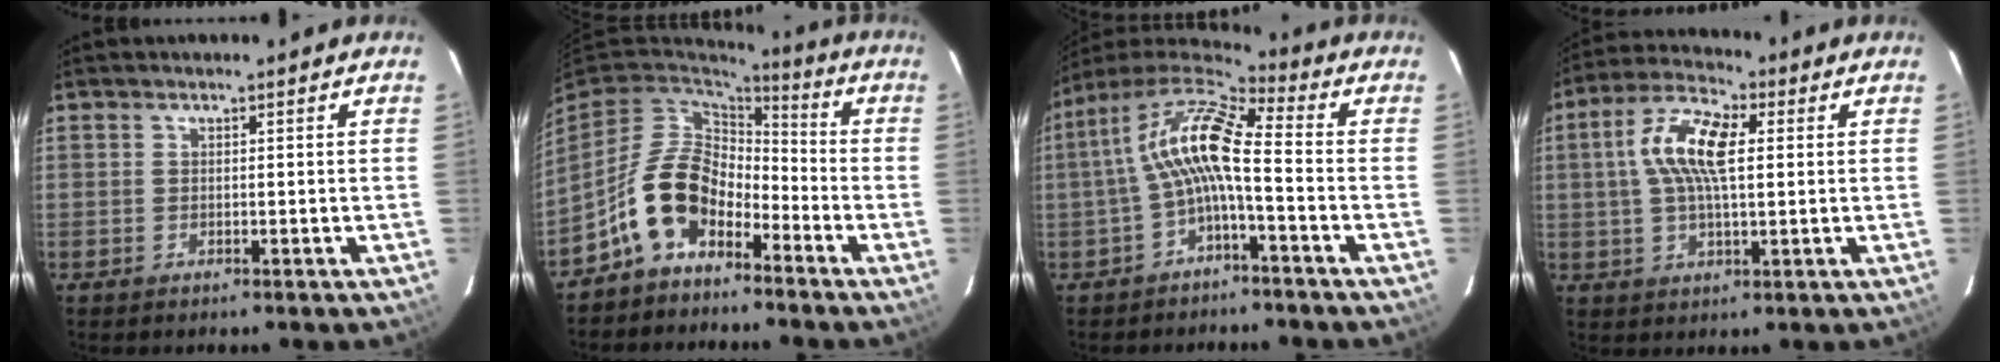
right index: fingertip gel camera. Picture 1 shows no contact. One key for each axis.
{"total": 11.4, "fx": -6.6, "fy": 6.7, "fz": 6.5, "tx": -0.134, "ty": 0.023, "tz": -0.125}
{"total": 10.9, "fx": -1.3, "fy": 2.2, "fz": 10.6, "tx": -0.212, "ty": 0.020, "tz": -0.030}
{"total": 10.7, "fx": 1.8, "fy": 4.2, "fz": 9.7, "tx": -0.189, "ty": 0.022, "tz": 0.027}